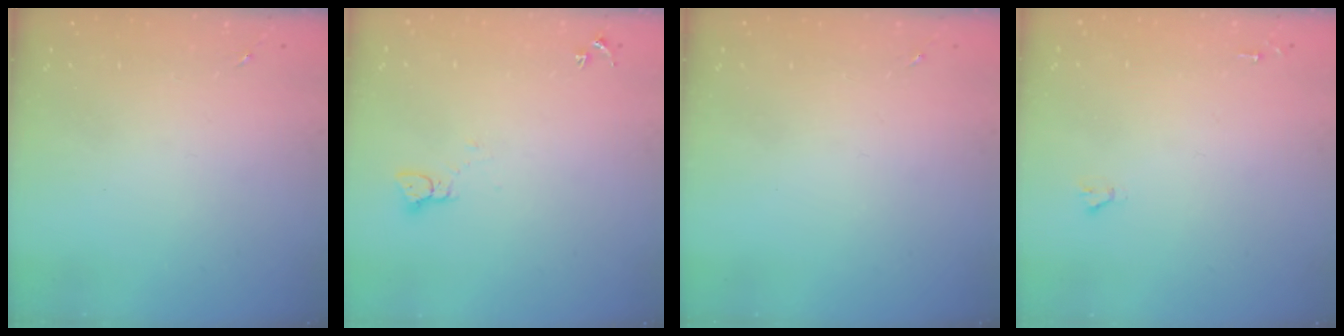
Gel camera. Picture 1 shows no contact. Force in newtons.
{"total": 2.1, "press": 2.1, "slide": 0.2}
{"total": 0.0}
{"total": 1.6, "press": 1.6, "slide": 0.1}